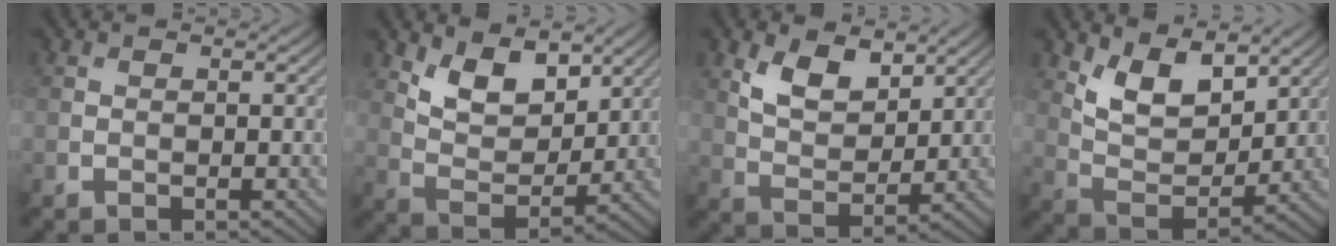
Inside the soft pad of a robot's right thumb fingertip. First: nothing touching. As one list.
[{"total": 7.7, "force": [4.8, 3.8, 4.7], "torque": [-0.097, -0.016, 0.086]}, {"total": 6.7, "force": [3.7, 3.6, 4.3], "torque": [-0.089, -0.011, 0.068]}, {"total": 8.4, "force": [5.0, 4.0, 5.4], "torque": [-0.112, -0.015, 0.093]}]